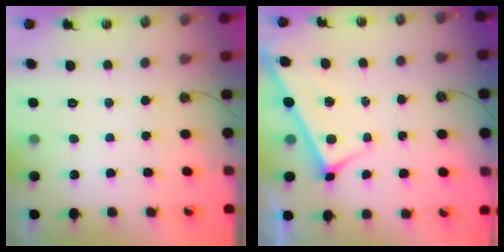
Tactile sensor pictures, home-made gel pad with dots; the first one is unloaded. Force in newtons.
{"total": 2.9, "press": 2.9, "slide": 0.3}